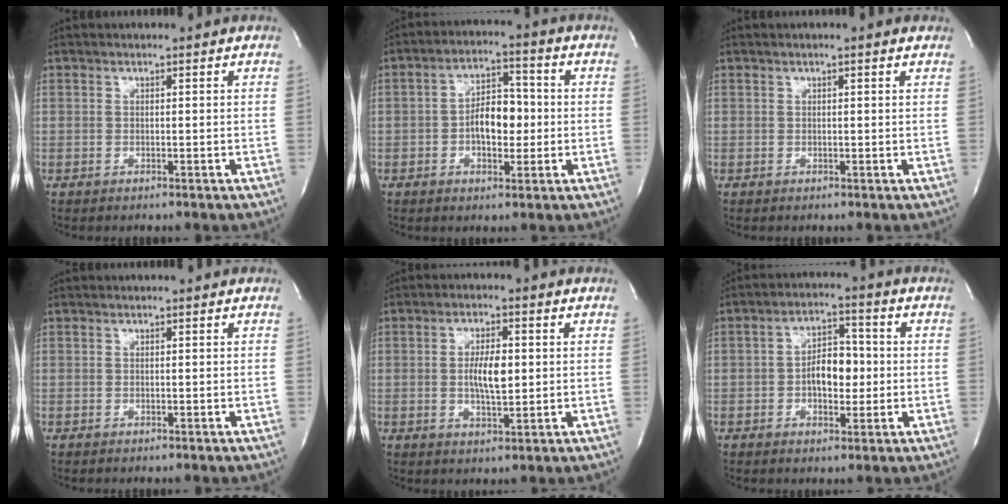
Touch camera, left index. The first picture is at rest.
{"total": 7.1, "force": [-0.9, 3.6, 6.0], "torque": [-0.104, 0.016, -0.017]}
{"total": 1.3, "force": [0.9, 0.1, 1.0], "torque": [-0.016, 0.011, 0.010]}
{"total": 0.0}
{"total": 5.5, "force": [0.2, 1.7, 5.2], "torque": [-0.096, 0.000, 0.005]}
{"total": 6.6, "force": [-0.7, 3.5, 5.6], "torque": [-0.093, 0.014, -0.013]}